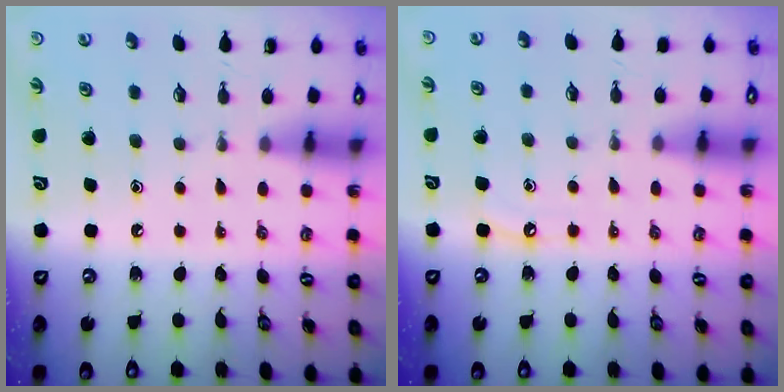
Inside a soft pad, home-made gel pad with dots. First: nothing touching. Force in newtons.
{"total": 5.1, "press": 5.0, "slide": 0.6}